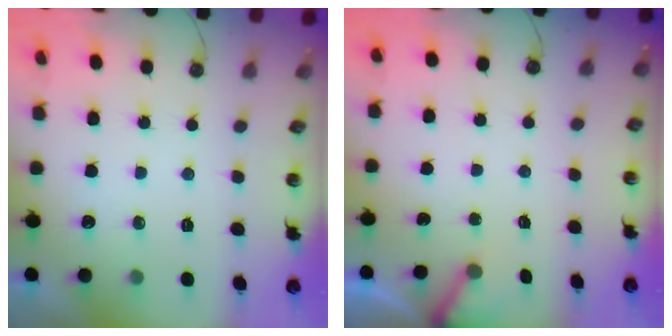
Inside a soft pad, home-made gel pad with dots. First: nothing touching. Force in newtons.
{"total": 3.0, "press": 3.0, "slide": 0.2}